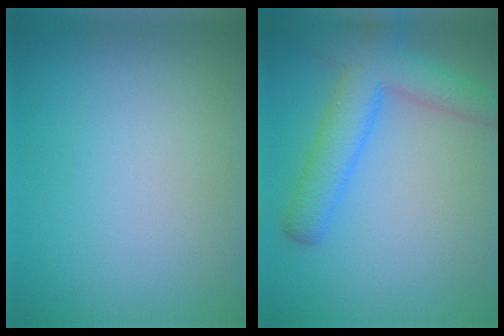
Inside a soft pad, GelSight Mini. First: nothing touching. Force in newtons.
{"total": 5.8, "press": 5.8, "slide": 0.3}